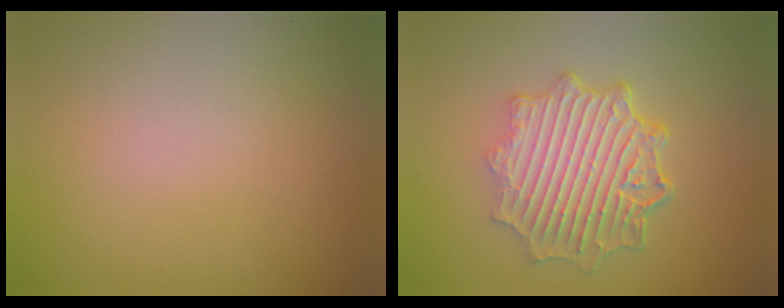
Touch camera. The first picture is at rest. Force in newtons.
{"total": 6.4, "press": 5.3, "slide": 3.5}